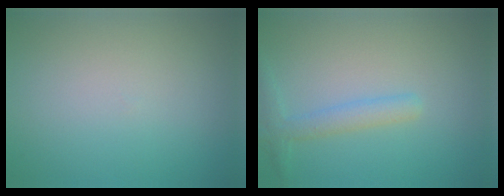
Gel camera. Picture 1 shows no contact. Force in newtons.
{"total": 2.2, "press": 2.2, "slide": 0.1}